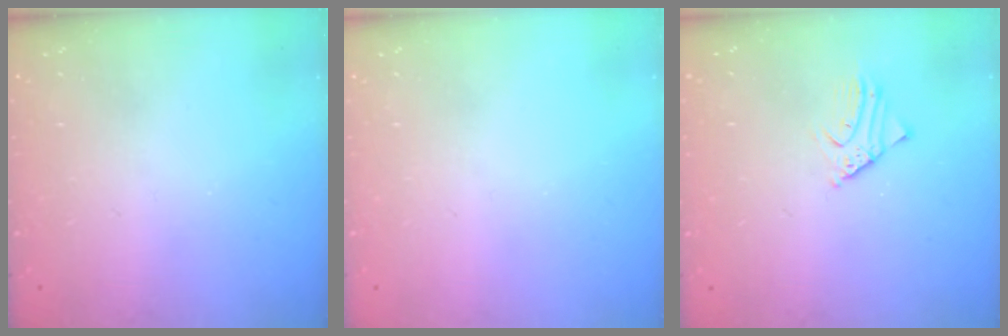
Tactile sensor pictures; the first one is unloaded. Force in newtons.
{"total": 0.0}
{"total": 2.7, "press": 2.6, "slide": 0.2}